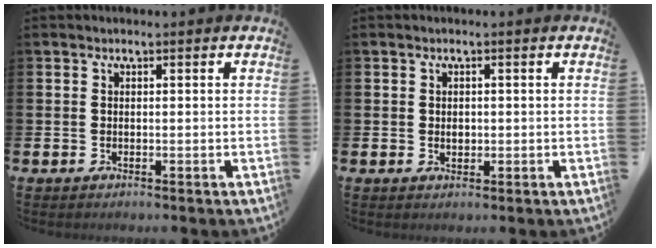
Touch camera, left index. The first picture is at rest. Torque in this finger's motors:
{"motor_torque": [0.11, 0.06, 0.00, 0.04]}